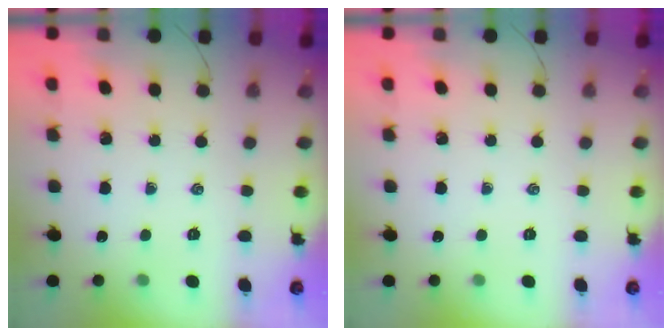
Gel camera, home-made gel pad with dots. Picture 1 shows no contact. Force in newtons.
{"total": 0.0}